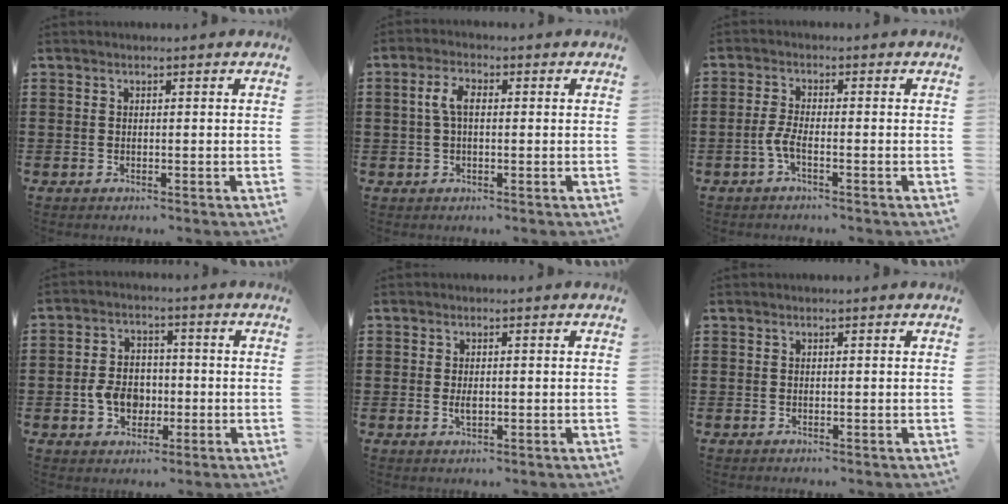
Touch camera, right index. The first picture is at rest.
{"total": 4.1, "force": [0.3, 1.9, 3.6], "torque": [-0.088, 0.004, -0.001]}
{"total": 3.0, "force": [-1.4, 0.5, 2.7], "torque": [-0.068, -0.007, -0.031]}
{"total": 5.9, "force": [-1.4, 4.5, 3.7], "torque": [-0.080, 0.004, -0.030]}
{"total": 1.6, "force": [0.0, 0.8, 1.4], "torque": [-0.027, 0.002, -0.001]}
{"total": 0.0}